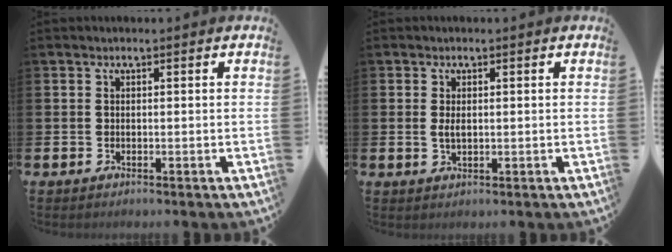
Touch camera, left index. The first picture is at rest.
{"total": 1.5, "force": [0.2, 0.8, 1.2], "torque": [-0.021, 0.004, 0.001]}